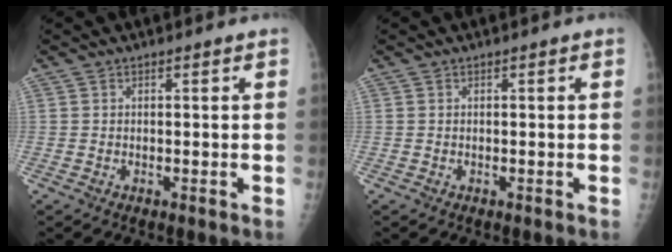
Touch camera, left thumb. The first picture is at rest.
{"total": 0.0}